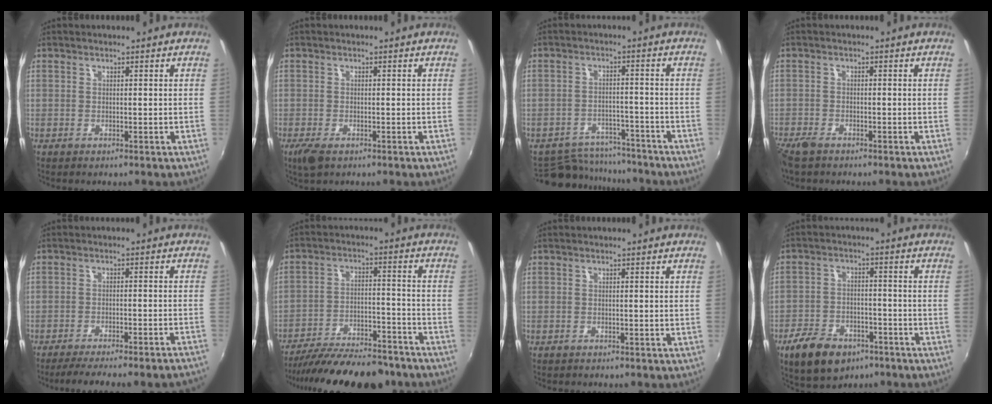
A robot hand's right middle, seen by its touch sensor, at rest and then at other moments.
{"total": 3.2, "force": [-2.0, 1.4, 2.2], "torque": [-0.048, -0.012, -0.035]}
{"total": 11.7, "force": [-10.6, 4.4, 2.4], "torque": [-0.065, 0.016, -0.148]}
{"total": 4.0, "force": [-3.2, 1.5, 1.9], "torque": [-0.052, -0.015, -0.065]}
{"total": 12.6, "force": [-11.4, -0.6, 5.4], "torque": [-0.095, -0.019, -0.157]}
{"total": 22.2, "force": [-19.1, 6.0, 9.7], "torque": [-0.184, -0.020, -0.269]}
{"total": 0.8, "force": [-0.7, 0.4, 0.0], "torque": [-0.004, -0.002, -0.011]}
{"total": 12.6, "force": [-7.9, 7.4, 6.5], "torque": [-0.153, -0.006, -0.125]}